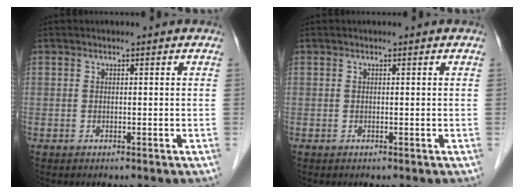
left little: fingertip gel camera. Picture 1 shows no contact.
{"total": 0.0}